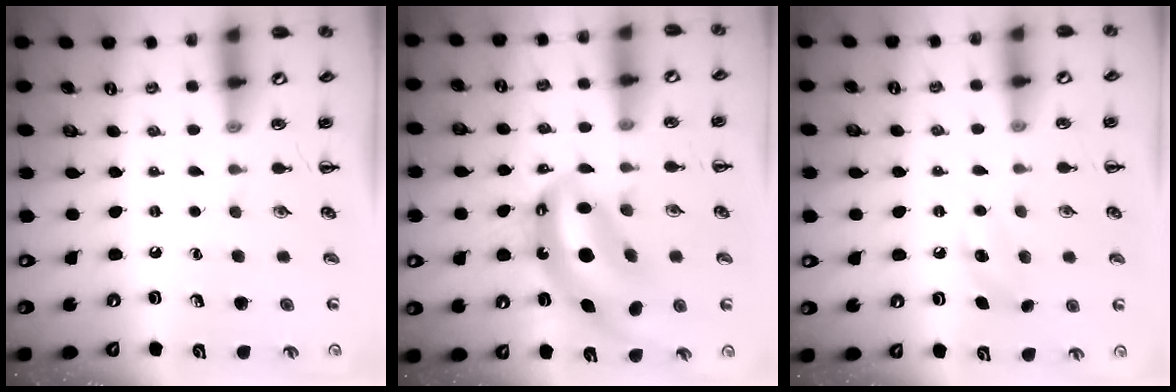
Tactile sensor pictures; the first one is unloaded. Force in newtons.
{"total": 14.5, "press": 13.9, "slide": 4.1}
{"total": 5.4, "press": 5.2, "slide": 1.2}